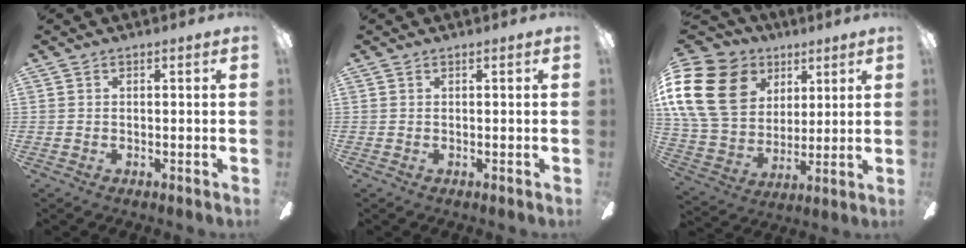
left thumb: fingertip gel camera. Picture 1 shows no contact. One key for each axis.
{"total": 0.0}
{"total": 22.4, "fx": 8.4, "fy": 16.8, "fz": 12.1, "tx": -0.266, "ty": -0.017, "tz": 0.155}